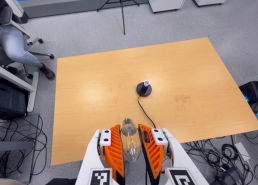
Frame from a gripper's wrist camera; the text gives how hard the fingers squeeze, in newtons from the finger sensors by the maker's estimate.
{"total": 18.6, "left": 19.6, "right": 17.7}